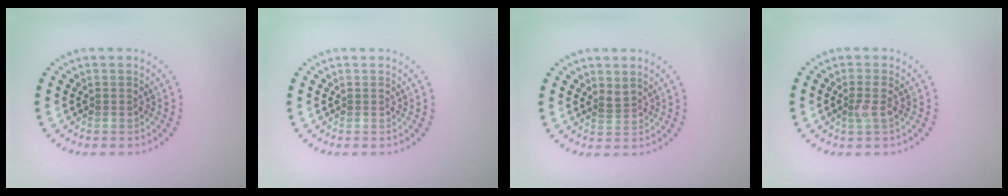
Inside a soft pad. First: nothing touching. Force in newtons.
{"total": 0.0}
{"total": 0.8, "press": 0.5, "slide": 0.6}
{"total": 1.4, "press": 1.3, "slide": 0.5}